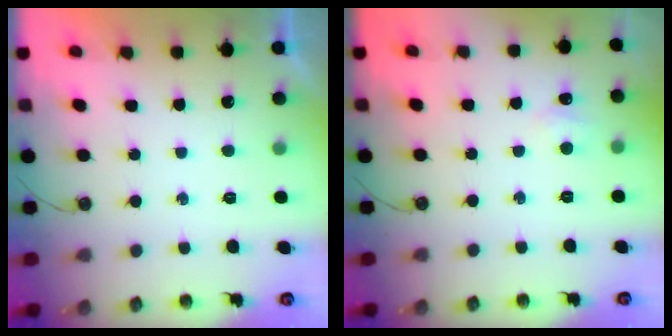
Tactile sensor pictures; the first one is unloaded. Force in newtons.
{"total": 5.1, "press": 5.0, "slide": 0.7}